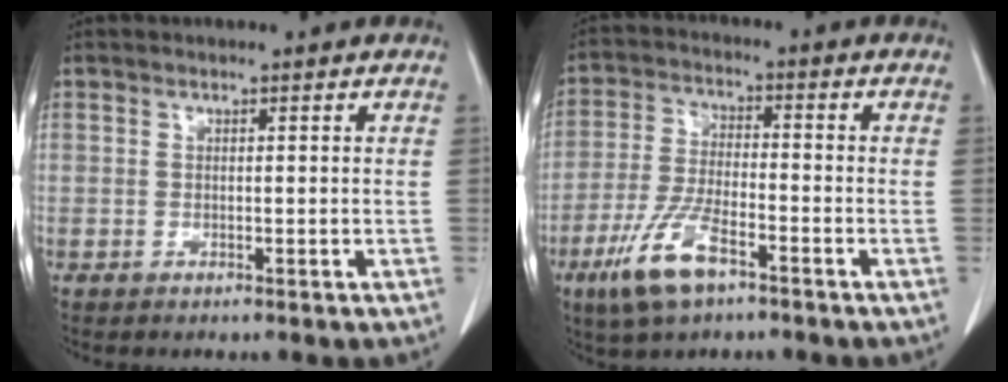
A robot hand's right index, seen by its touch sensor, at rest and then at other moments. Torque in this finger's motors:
{"motor_torque": [0.16, -0.11, -0.06, -0.04]}